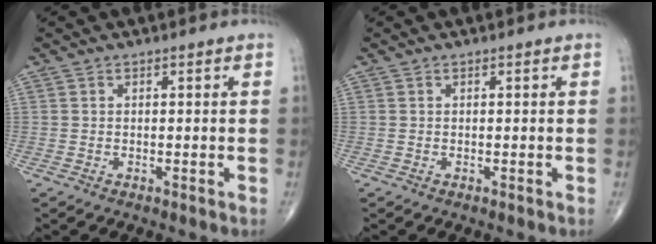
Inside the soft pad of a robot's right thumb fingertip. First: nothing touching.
{"total": 0.0}